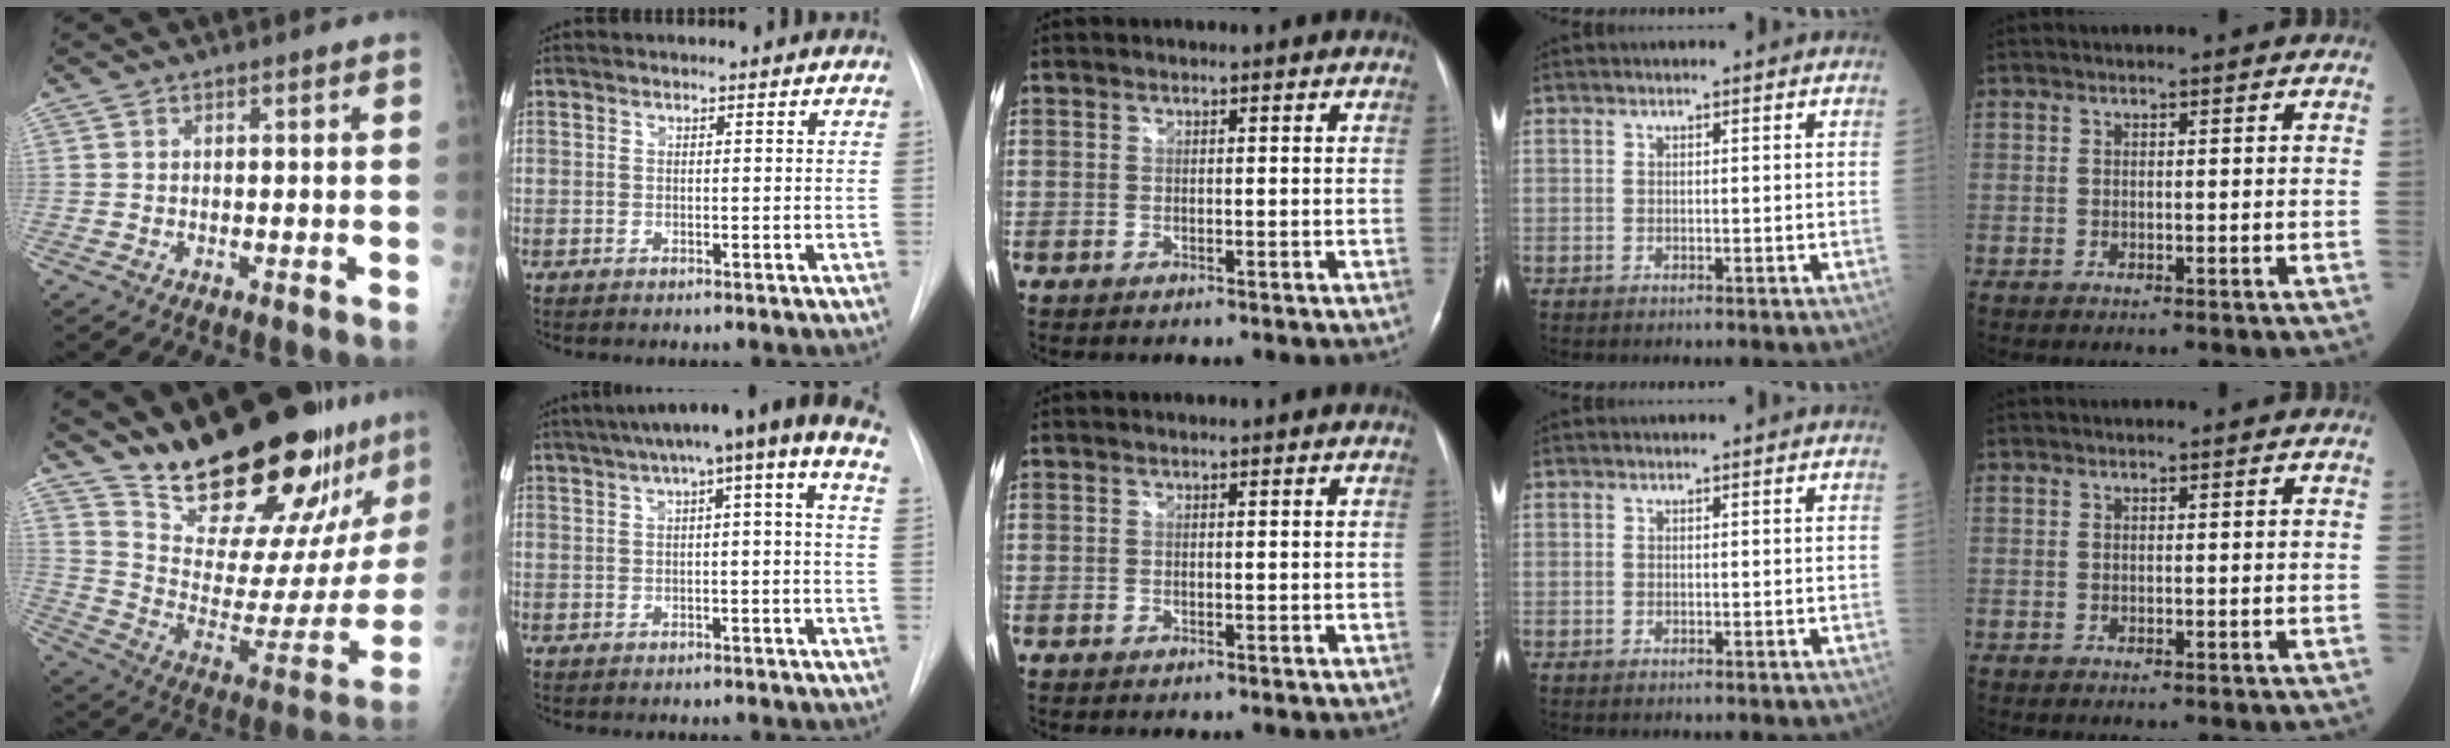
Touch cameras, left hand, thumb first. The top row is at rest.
{"thumb": {"total": 28.0, "force": [23.5, 7.0, 13.4], "torque": [-0.173, -0.165, 0.341]}, "index": {"total": 14.7, "force": [8.2, 0.9, 12.1], "torque": [-0.187, 0.060, 0.103]}}